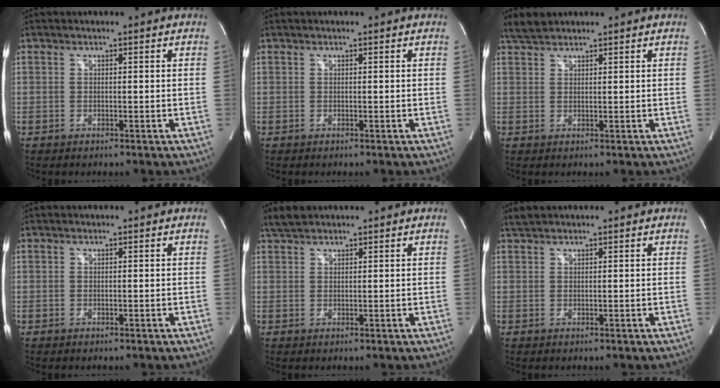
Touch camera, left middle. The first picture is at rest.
{"total": 0.0}
{"total": 2.6, "force": [2.5, 0.5, 0.7], "torque": [-0.017, 0.012, 0.050]}
{"total": 0.0}
{"total": 2.5, "force": [2.3, 0.7, 0.8], "torque": [-0.017, 0.012, 0.045]}
{"total": 1.2, "force": [1.2, 0.1, 0.2], "torque": [-0.010, 0.011, 0.030]}